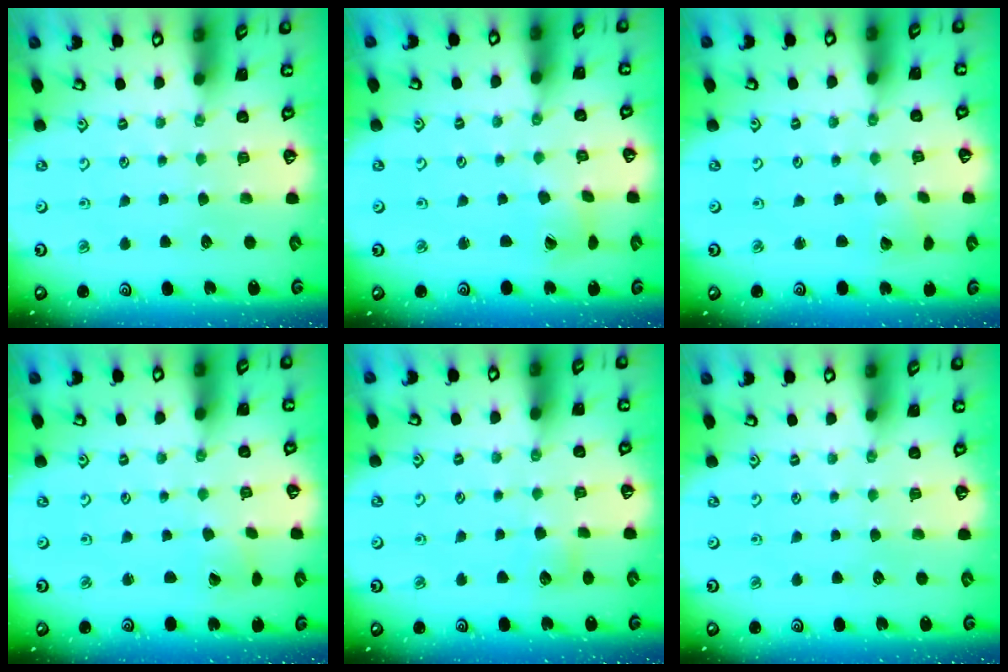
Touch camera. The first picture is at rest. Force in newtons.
{"total": 2.7, "press": 2.7, "slide": 0.4}
{"total": 2.0, "press": 2.0, "slide": 0.2}
{"total": 1.6, "press": 1.5, "slide": 0.4}
{"total": 5.1, "press": 5.1, "slide": 0.6}
{"total": 0.0}